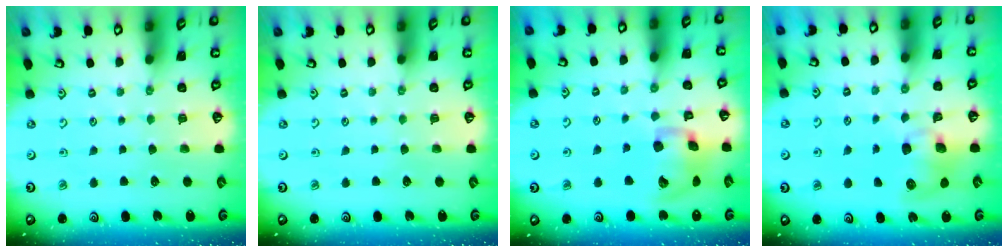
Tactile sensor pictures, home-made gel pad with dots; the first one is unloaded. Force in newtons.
{"total": 0.0}
{"total": 14.3, "press": 14.2, "slide": 2.3}
{"total": 8.2, "press": 8.1, "slide": 1.1}